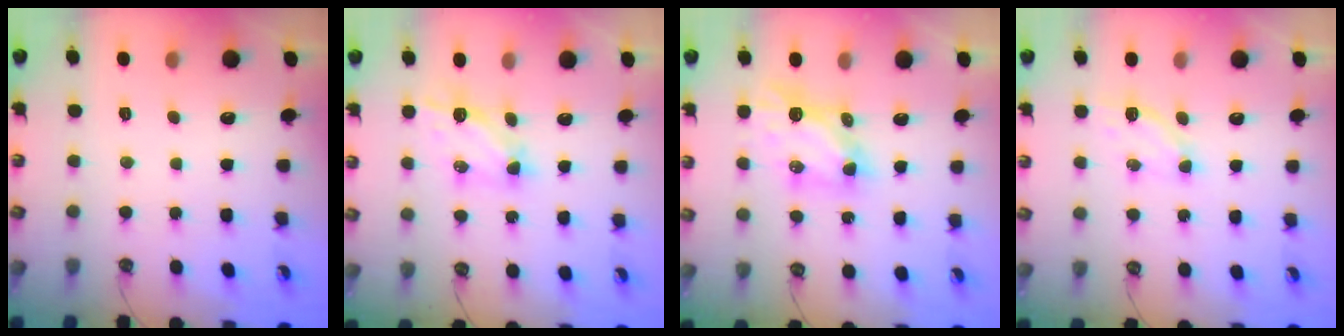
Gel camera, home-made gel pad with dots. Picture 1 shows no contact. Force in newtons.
{"total": 5.8, "press": 5.8, "slide": 0.4}
{"total": 6.3, "press": 6.3, "slide": 0.2}
{"total": 3.8, "press": 3.8, "slide": 0.5}